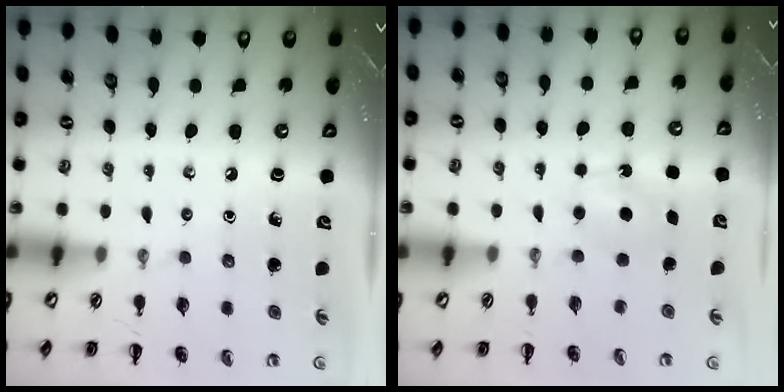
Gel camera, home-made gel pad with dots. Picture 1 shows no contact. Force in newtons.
{"total": 5.7, "press": 5.5, "slide": 1.5}